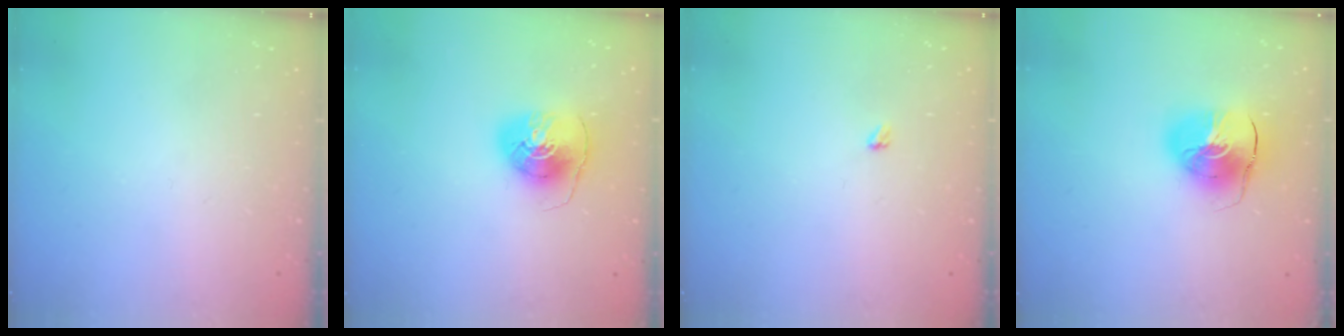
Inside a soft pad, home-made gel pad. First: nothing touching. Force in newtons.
{"total": 8.2, "press": 8.1, "slide": 0.8}
{"total": 2.4, "press": 2.4, "slide": 0.4}
{"total": 11.9, "press": 11.7, "slide": 1.8}